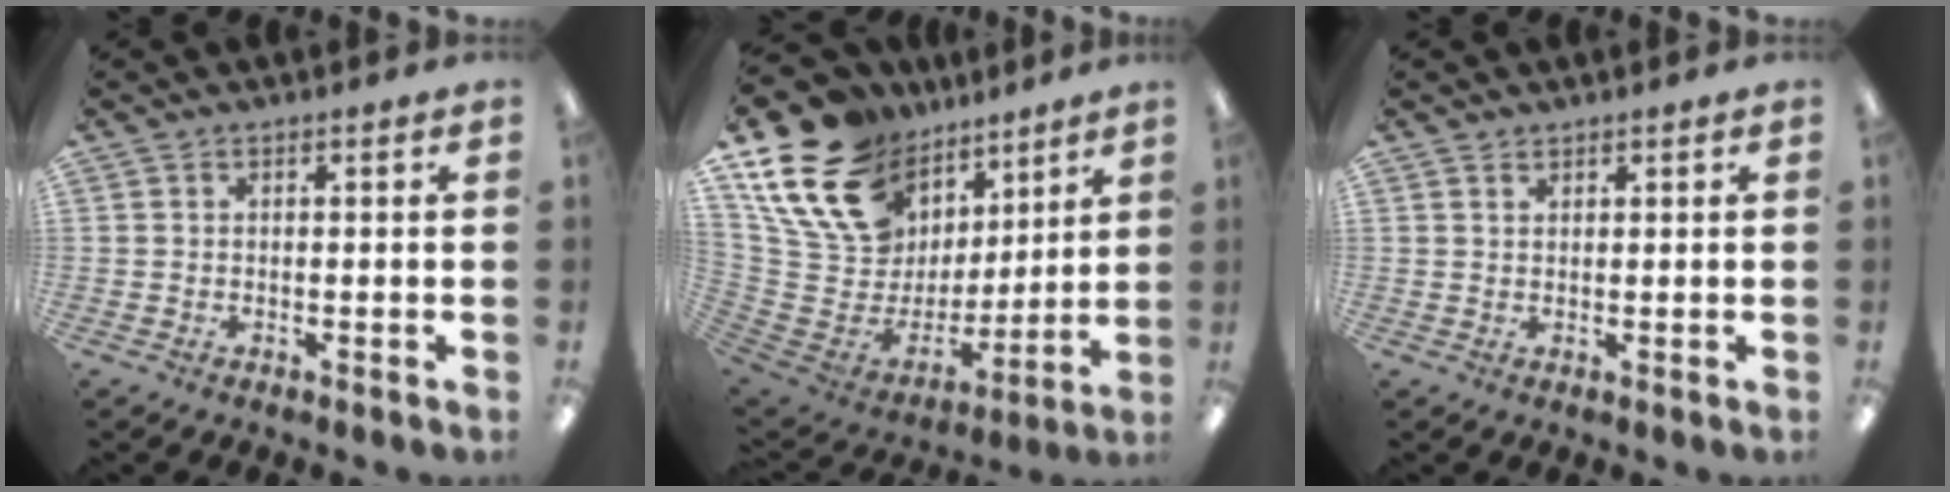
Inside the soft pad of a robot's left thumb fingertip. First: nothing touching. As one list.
[{"total": 20.9, "force": [13.0, 13.5, 9.2], "torque": [-0.203, -0.077, 0.257]}, {"total": 1.1, "force": [1.0, 0.4, 0.2], "torque": [-0.004, 0.000, 0.020]}]